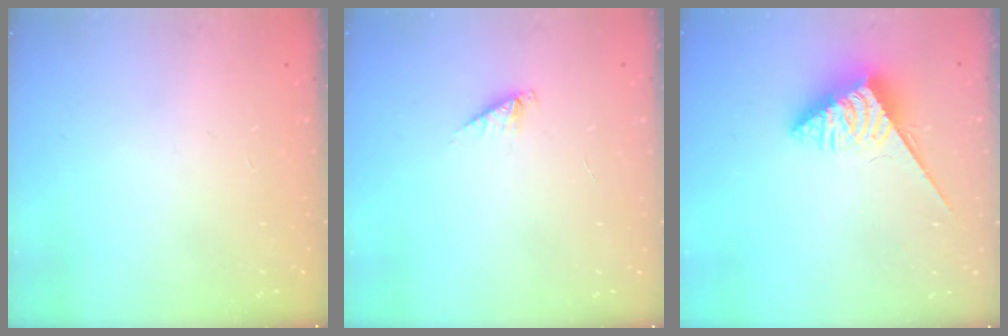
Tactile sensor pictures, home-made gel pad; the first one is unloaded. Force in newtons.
{"total": 3.3, "press": 3.2, "slide": 0.5}
{"total": 4.7, "press": 4.7, "slide": 0.5}